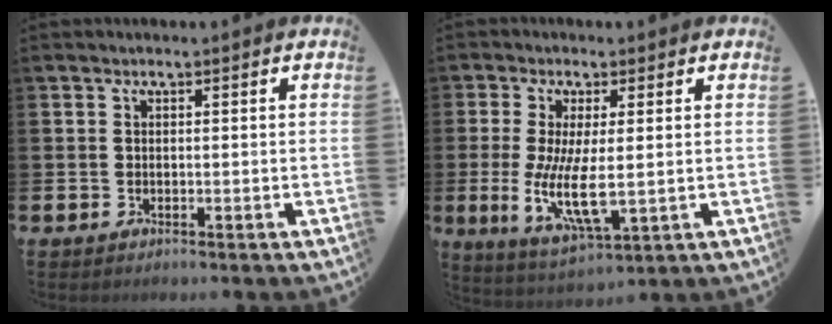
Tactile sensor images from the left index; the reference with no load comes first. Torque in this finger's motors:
{"motor_torque": [2.14, 0.00, 1.05, 0.21]}